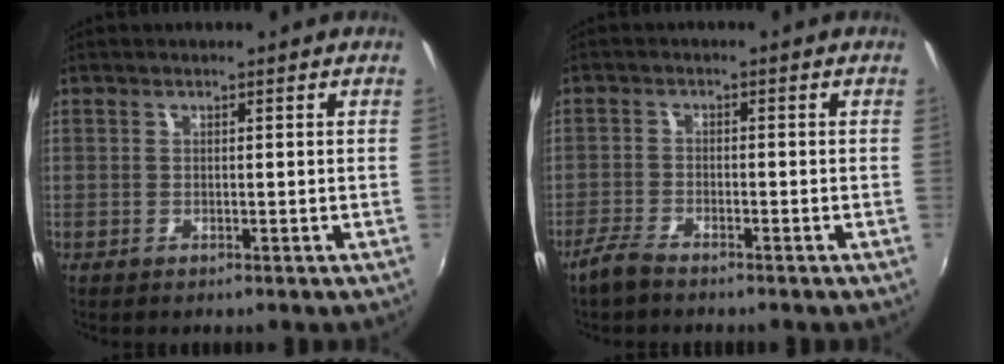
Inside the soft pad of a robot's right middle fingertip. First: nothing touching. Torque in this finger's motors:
{"motor_torque": [0.57, -0.52, 0.23, 0.06]}